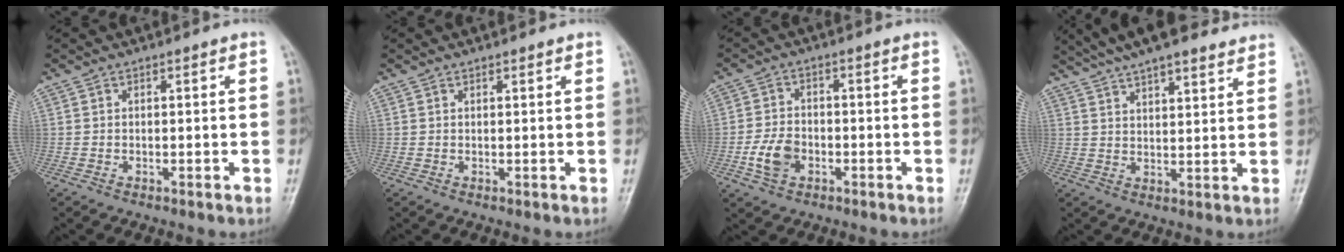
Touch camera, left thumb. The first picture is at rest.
{"total": 0.9, "force": [0.8, 0.2, 0.5], "torque": [-0.005, -0.002, 0.012]}
{"total": 5.8, "force": [-2.0, 4.0, 3.6], "torque": [-0.065, 0.009, -0.040]}
{"total": 15.6, "force": [12.8, 3.9, 8.1], "torque": [-0.116, -0.014, 0.193]}